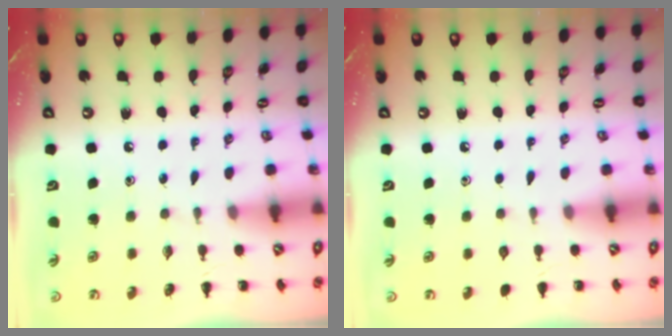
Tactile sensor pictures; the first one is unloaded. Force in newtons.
{"total": 0.0}